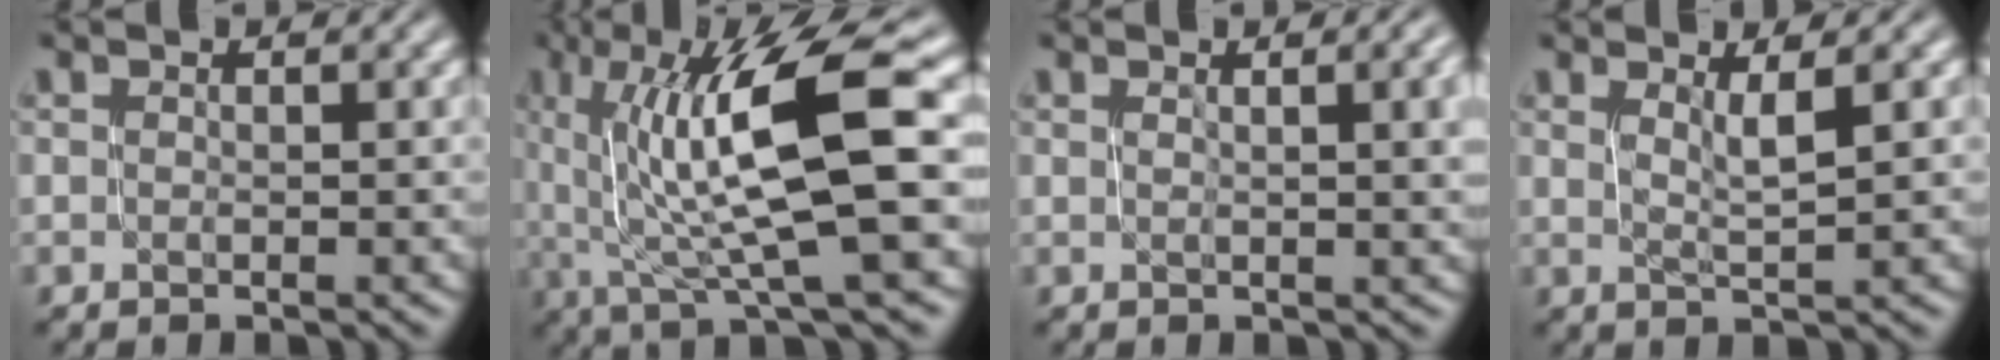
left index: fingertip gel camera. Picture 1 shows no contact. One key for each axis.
{"total": 10.7, "fx": 1.6, "fy": 2.5, "fz": 10.3, "tx": -0.162, "ty": 0.003, "tz": 0.033}
{"total": 5.4, "fx": 0.9, "fy": 2.2, "fz": 4.8, "tx": -0.027, "ty": 0.007, "tz": 0.009}
{"total": 2.0, "fx": 0.8, "fy": 0.3, "fz": 1.8, "tx": -0.028, "ty": -0.004, "tz": 0.016}